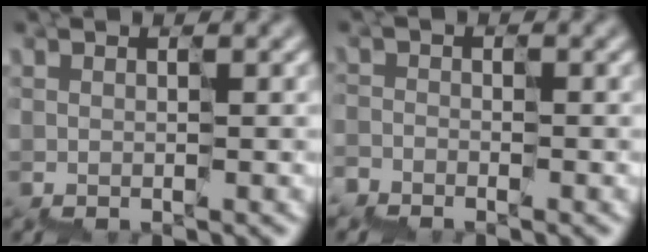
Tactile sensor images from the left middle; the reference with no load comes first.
{"total": 2.2, "force": [-1.8, -0.4, -1.1], "torque": [0.020, -0.010, -0.045]}